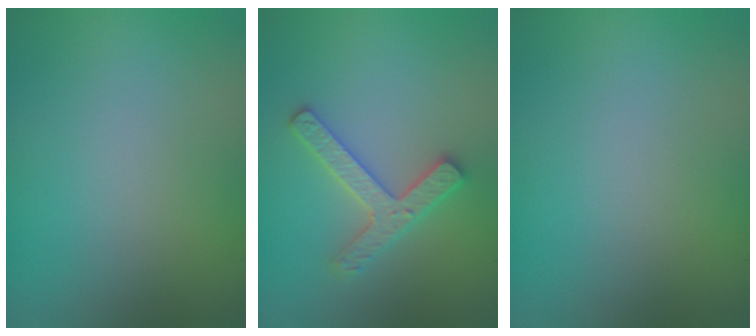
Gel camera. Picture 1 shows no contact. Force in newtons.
{"total": 3.4, "press": 3.3, "slide": 0.6}
{"total": 0.0}